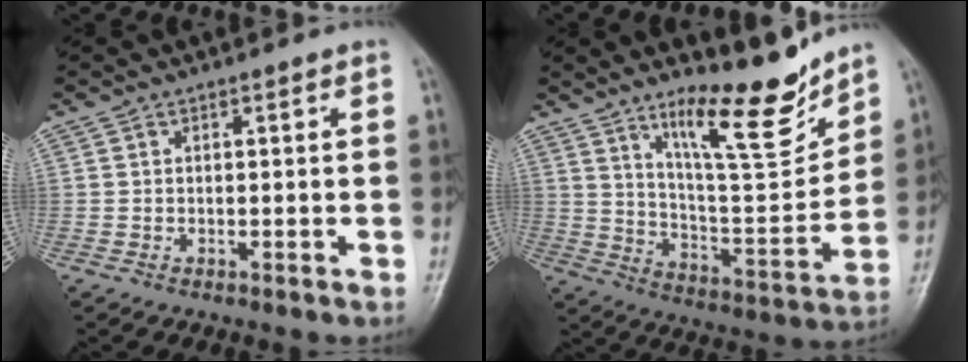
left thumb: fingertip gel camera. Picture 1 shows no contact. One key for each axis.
{"total": 16.1, "fx": 11.8, "fy": 3.8, "fz": 10.3, "tx": -0.126, "ty": -0.093, "tz": 0.202}